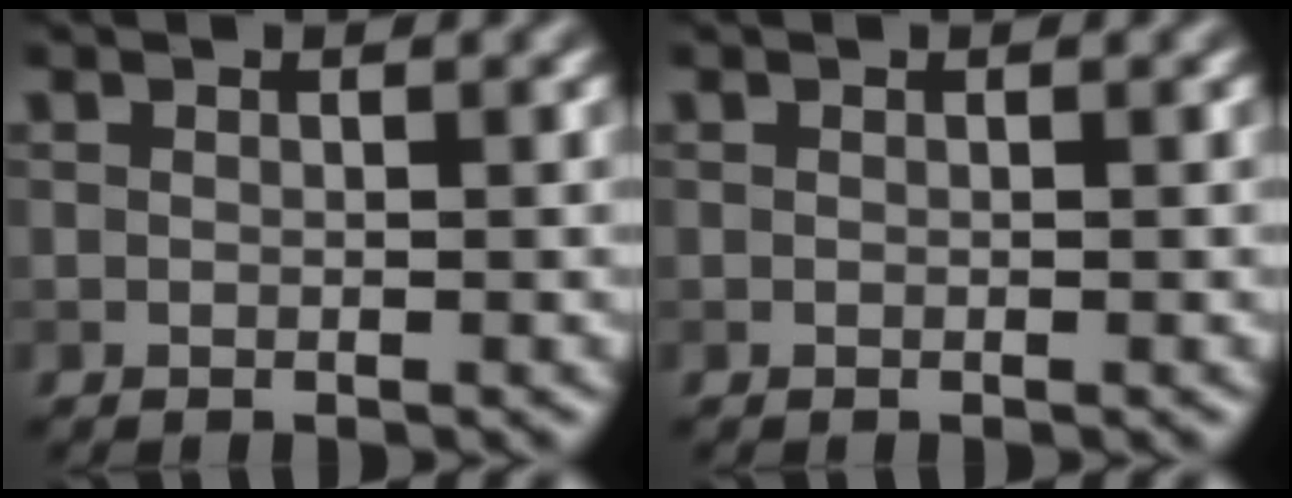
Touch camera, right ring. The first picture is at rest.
{"total": 0.0}